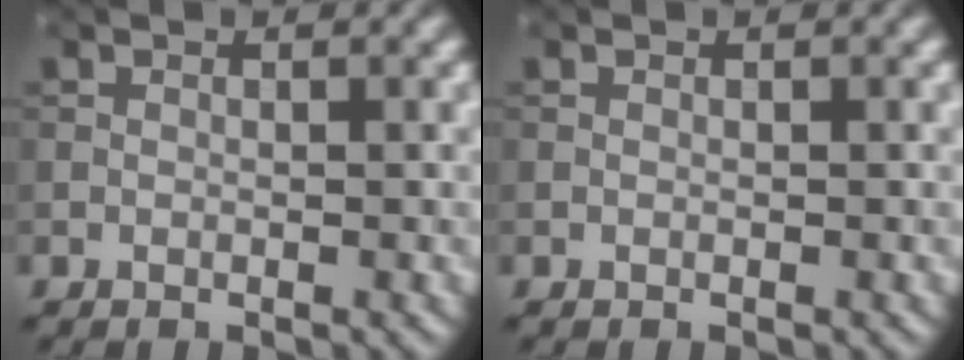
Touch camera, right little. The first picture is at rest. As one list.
[{"total": 0.0}]